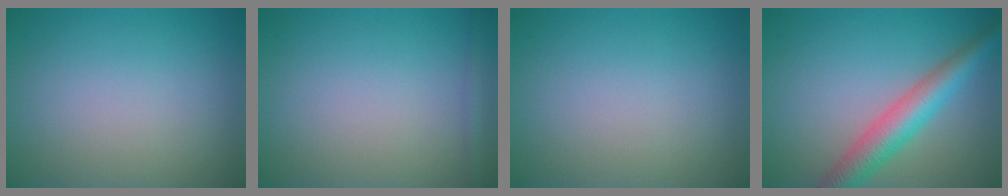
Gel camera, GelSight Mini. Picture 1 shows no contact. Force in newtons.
{"total": 1.0, "press": 1.0, "slide": 0.1}
{"total": 0.0}
{"total": 5.0, "press": 5.0, "slide": 0.1}